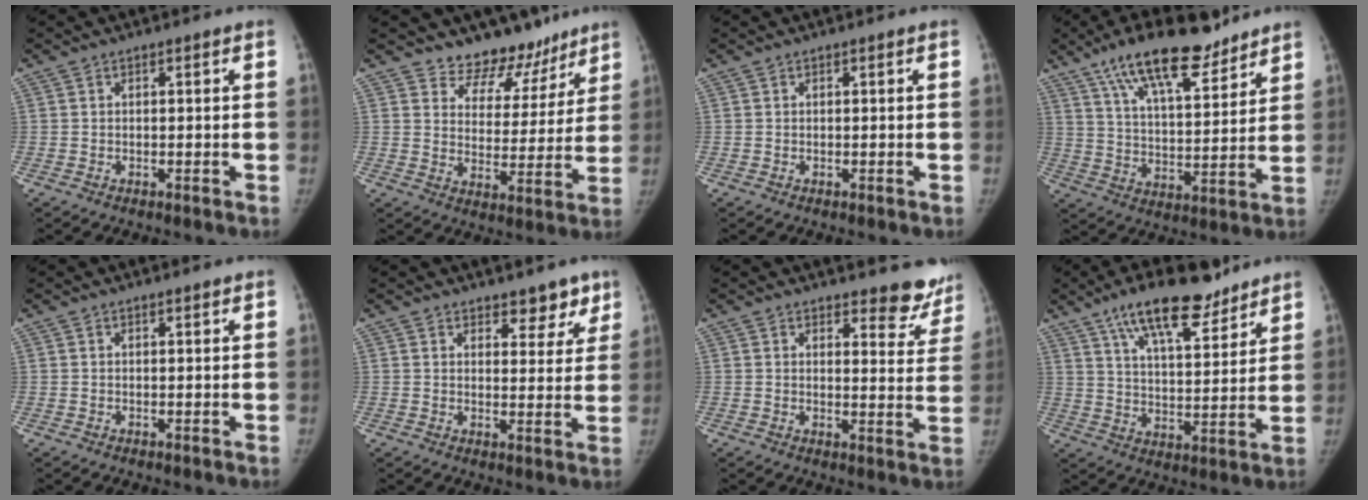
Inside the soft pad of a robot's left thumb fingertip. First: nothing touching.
{"total": 11.5, "force": [9.7, 5.9, 1.6], "torque": [0.028, -0.078, 0.134]}
{"total": 0.0}
{"total": 17.8, "force": [12.5, 6.0, 11.1], "torque": [-0.160, -0.051, 0.213]}
{"total": 0.6, "force": [0.5, 0.1, 0.3], "torque": [-0.008, -0.003, 0.008]}
{"total": 5.7, "force": [4.4, 3.0, 2.1], "torque": [0.014, -0.027, 0.058]}
{"total": 8.5, "force": [7.6, 3.1, 2.4], "torque": [0.014, -0.058, 0.073]}
{"total": 15.9, "force": [11.0, 5.6, 10.0], "torque": [-0.135, -0.049, 0.184]}